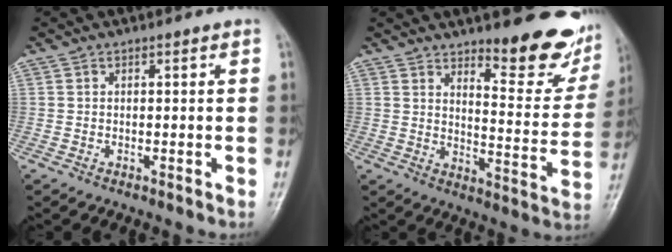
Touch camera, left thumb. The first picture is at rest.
{"total": 16.0, "force": [11.4, 4.9, 10.1], "torque": [-0.081, -0.094, 0.152]}